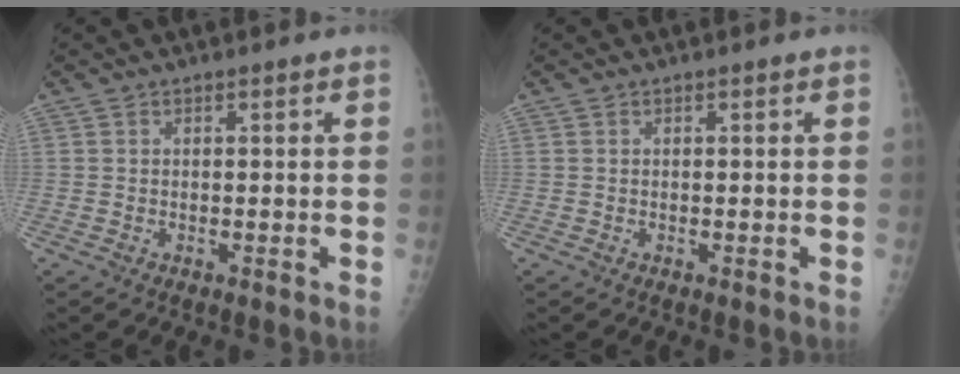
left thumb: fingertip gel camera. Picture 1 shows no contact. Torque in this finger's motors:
{"motor_torque": [0.00, 0.00, 0.00, -0.01, 0.00]}